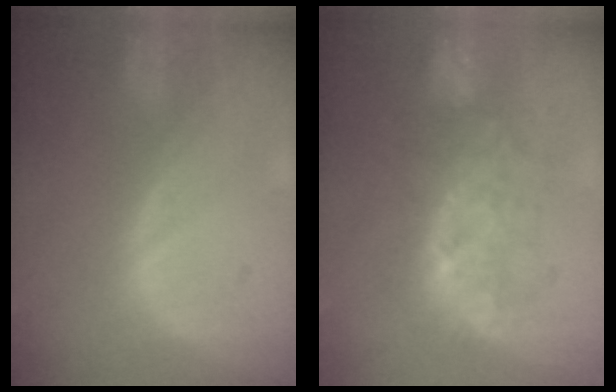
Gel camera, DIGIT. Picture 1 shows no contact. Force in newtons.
{"total": 7.9, "press": 7.6, "slide": 2.2}